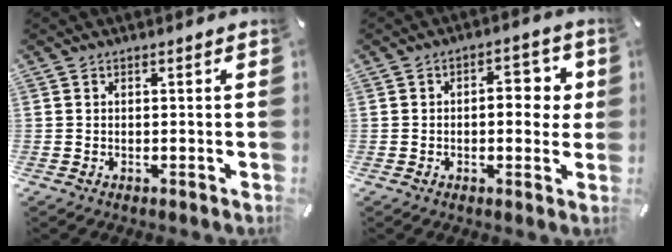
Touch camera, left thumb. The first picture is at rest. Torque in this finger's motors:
{"motor_torque": [1.26, 1.29, 0.13, -0.13, 0.01]}